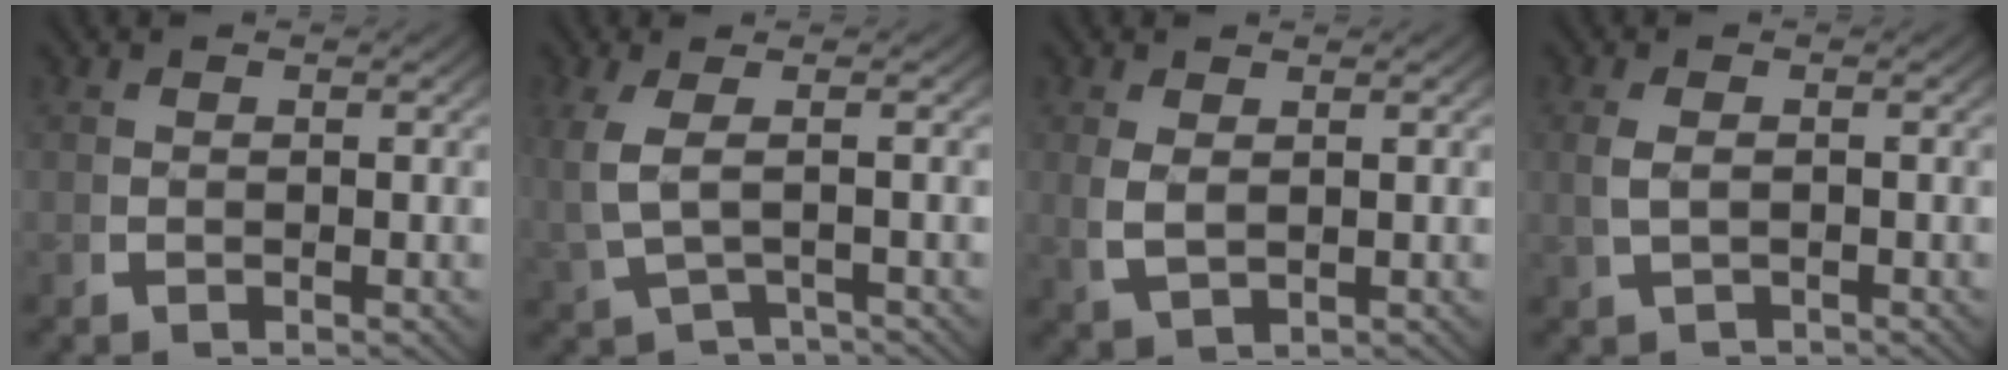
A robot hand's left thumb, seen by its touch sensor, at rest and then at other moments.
{"total": 3.6, "force": [-1.1, 1.5, 3.1], "torque": [-0.084, -0.009, 0.002]}
{"total": 2.2, "force": [0.7, 1.0, 1.8], "torque": [-0.051, -0.011, 0.029]}
{"total": 1.9, "force": [-1.0, 0.9, 1.3], "torque": [-0.036, -0.008, -0.005]}